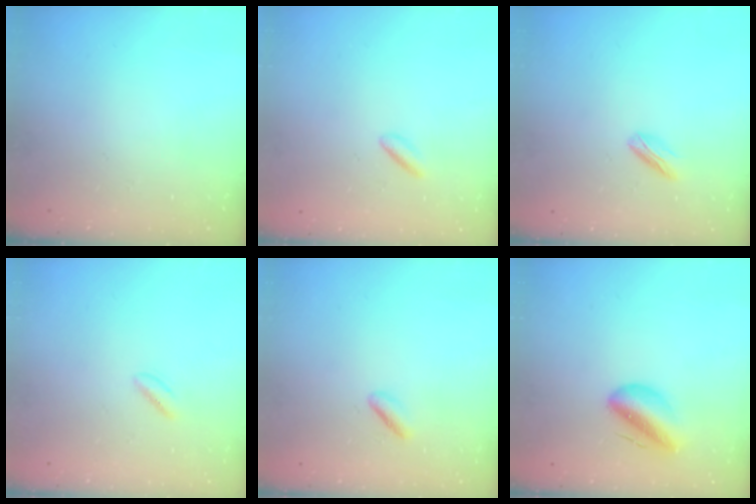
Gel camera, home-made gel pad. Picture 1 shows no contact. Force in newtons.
{"total": 0.8, "press": 0.6, "slide": 0.6}
{"total": 3.0, "press": 2.9, "slide": 0.8}
{"total": 1.4, "press": 1.0, "slide": 0.9}
{"total": 1.1, "press": 0.9, "slide": 0.7}
{"total": 9.9, "press": 9.5, "slide": 2.9}